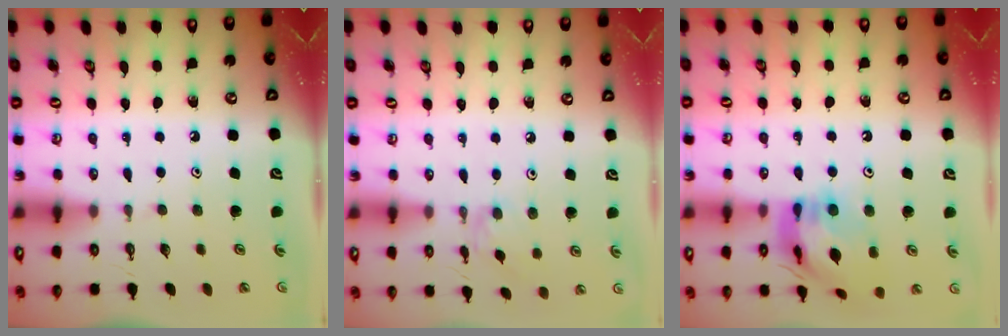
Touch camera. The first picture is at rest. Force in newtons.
{"total": 2.4, "press": 2.4, "slide": 0.5}
{"total": 13.4, "press": 13.3, "slide": 1.5}